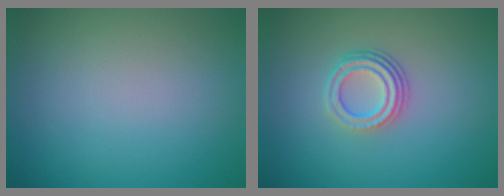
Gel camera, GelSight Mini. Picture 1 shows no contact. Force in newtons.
{"total": 3.3, "press": 2.4, "slide": 2.3}